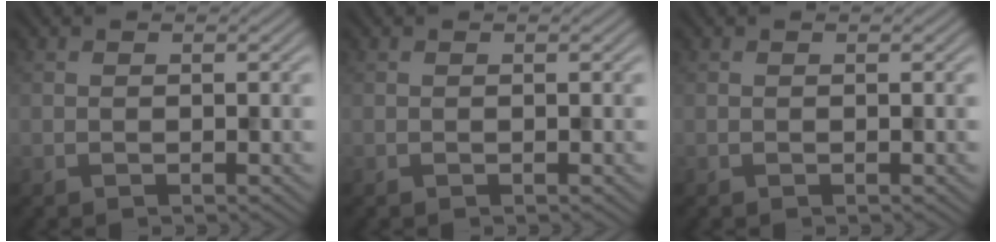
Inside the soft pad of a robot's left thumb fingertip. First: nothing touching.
{"total": 0.0}
{"total": 0.0}